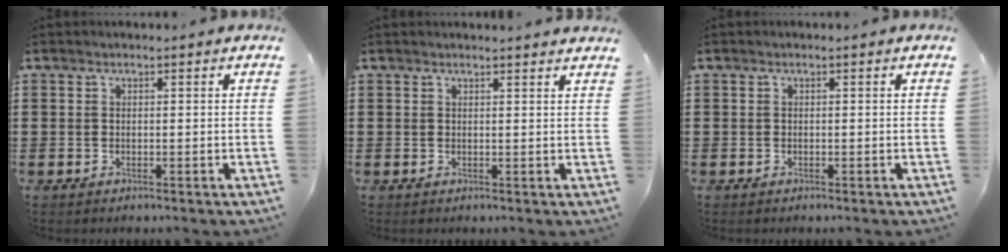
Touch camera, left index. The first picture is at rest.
{"total": 1.4, "force": [1.3, -0.2, 0.3], "torque": [-0.008, -0.002, 0.026]}
{"total": 0.0}